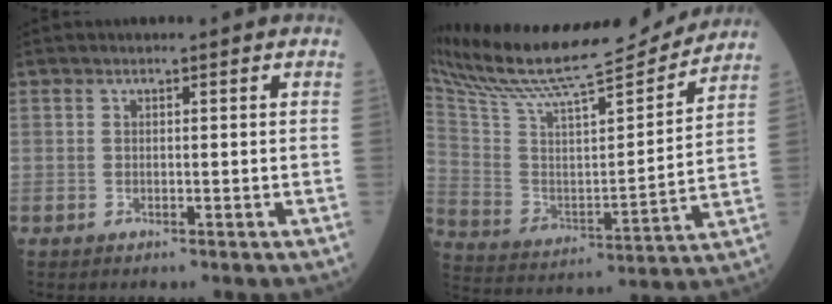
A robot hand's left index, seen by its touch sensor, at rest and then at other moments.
{"total": 23.5, "force": [21.9, 2.0, 8.5], "torque": [-0.164, -0.018, 0.350]}